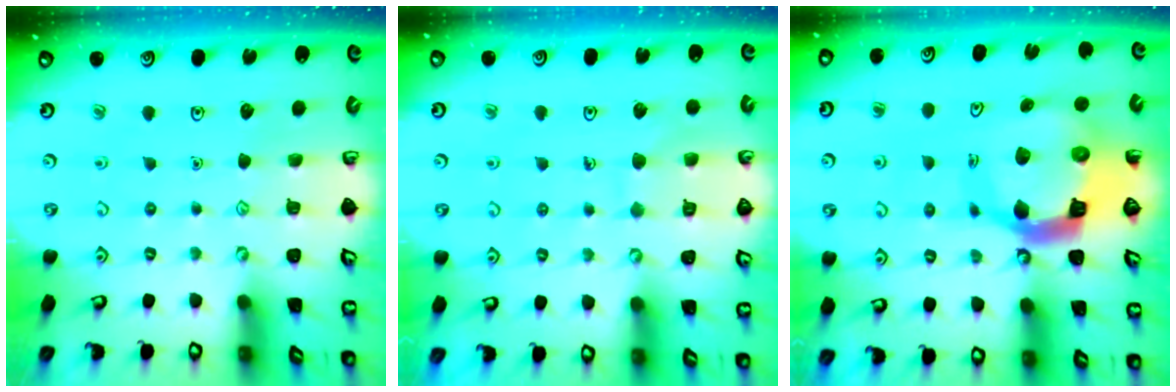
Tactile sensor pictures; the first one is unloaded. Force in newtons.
{"total": 6.1, "press": 6.0, "slide": 0.5}
{"total": 14.4, "press": 14.3, "slide": 1.6}